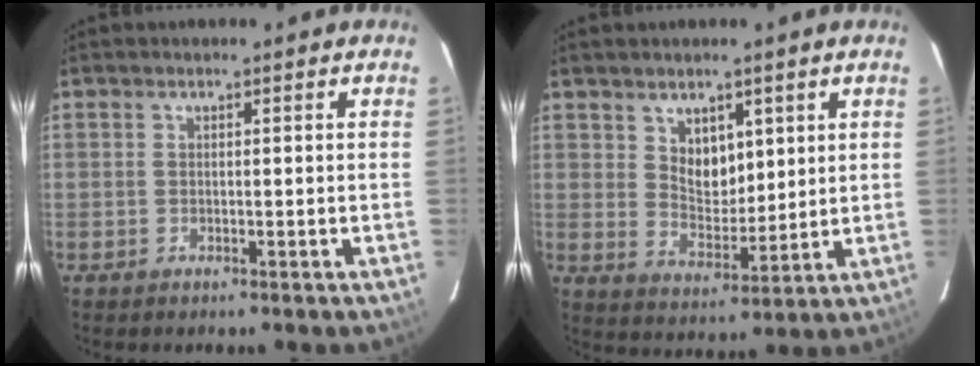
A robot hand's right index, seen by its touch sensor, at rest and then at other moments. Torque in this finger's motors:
{"motor_torque": [0.20, 0.10, 0.09, 0.04]}